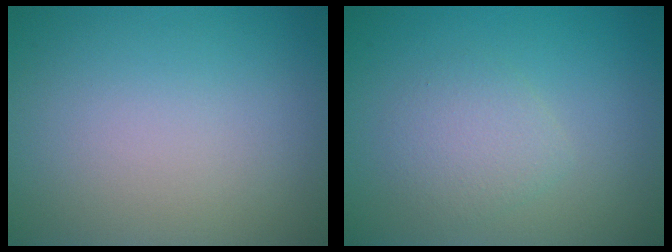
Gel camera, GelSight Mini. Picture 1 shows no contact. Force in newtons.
{"total": 2.3, "press": 2.3, "slide": 0.1}